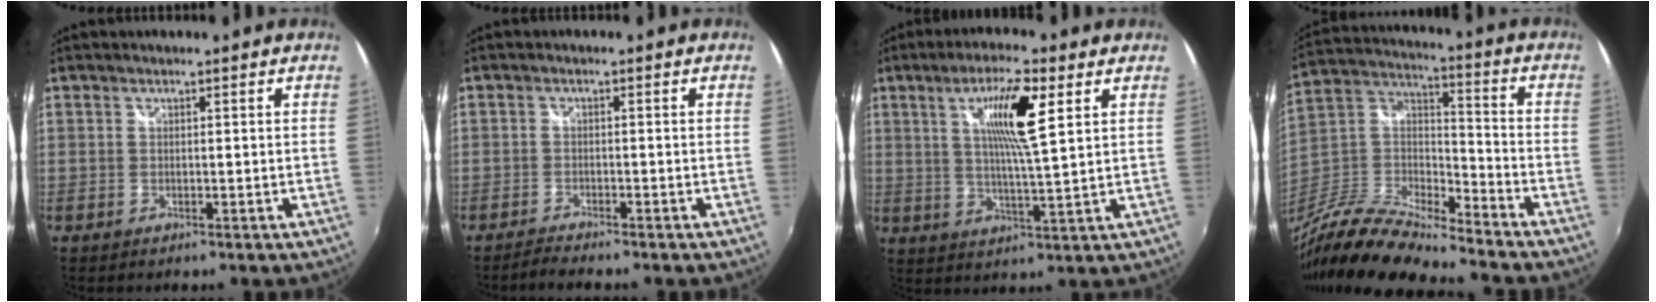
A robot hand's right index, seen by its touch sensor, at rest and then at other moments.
{"total": 1.9, "force": [-1.8, -0.3, 0.5], "torque": [-0.022, -0.007, -0.039]}
{"total": 9.9, "force": [3.8, 0.7, 9.1], "torque": [-0.160, 0.002, 0.064]}
{"total": 18.1, "force": [-14.9, 3.1, 9.7], "torque": [-0.209, -0.012, -0.297]}